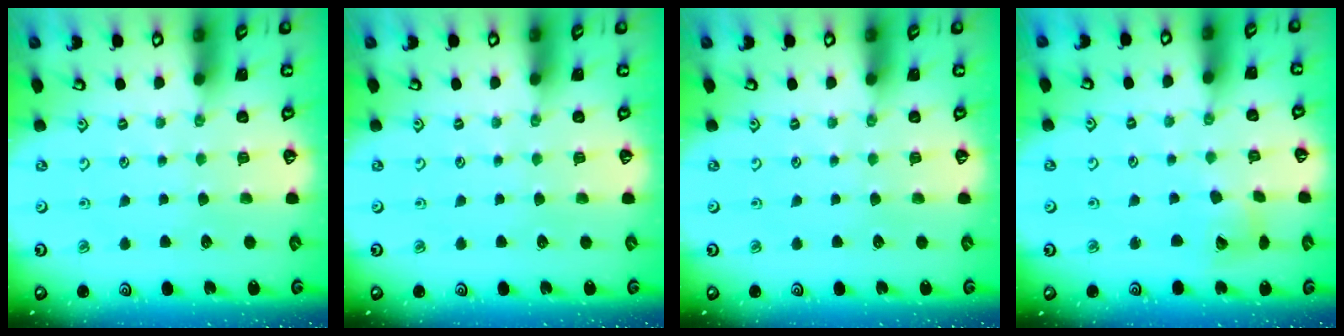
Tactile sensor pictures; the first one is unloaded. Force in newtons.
{"total": 0.0}
{"total": 0.0}
{"total": 7.1, "press": 7.0, "slide": 0.9}